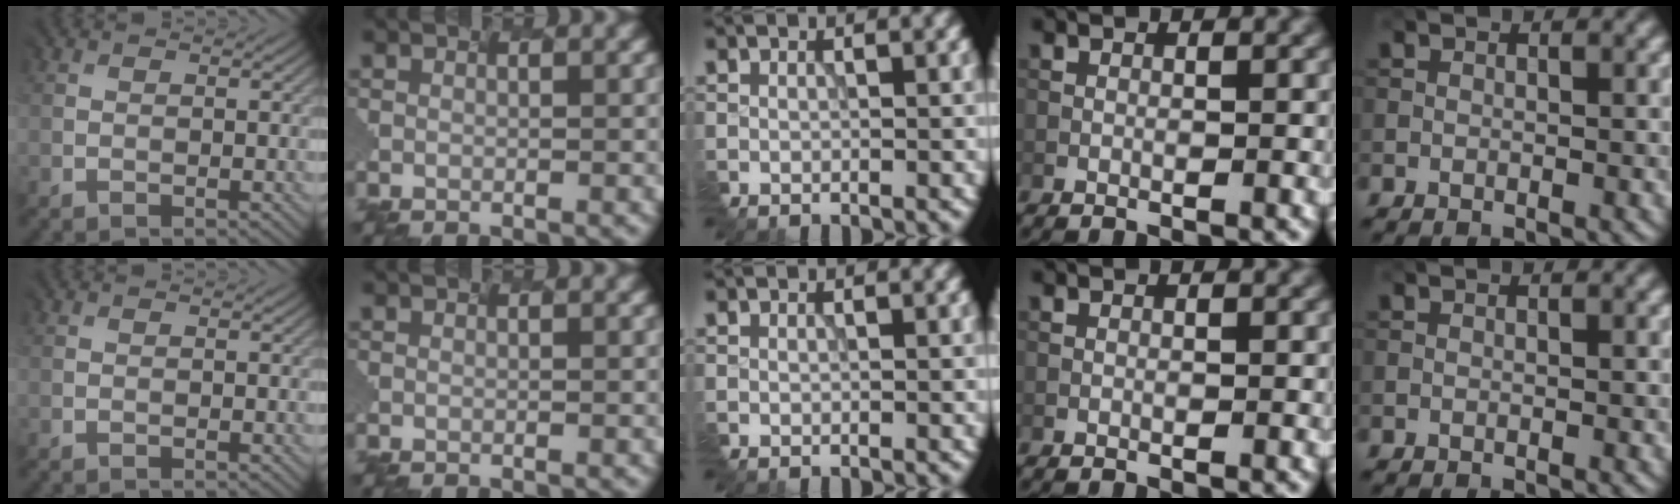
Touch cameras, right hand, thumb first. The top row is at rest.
{}